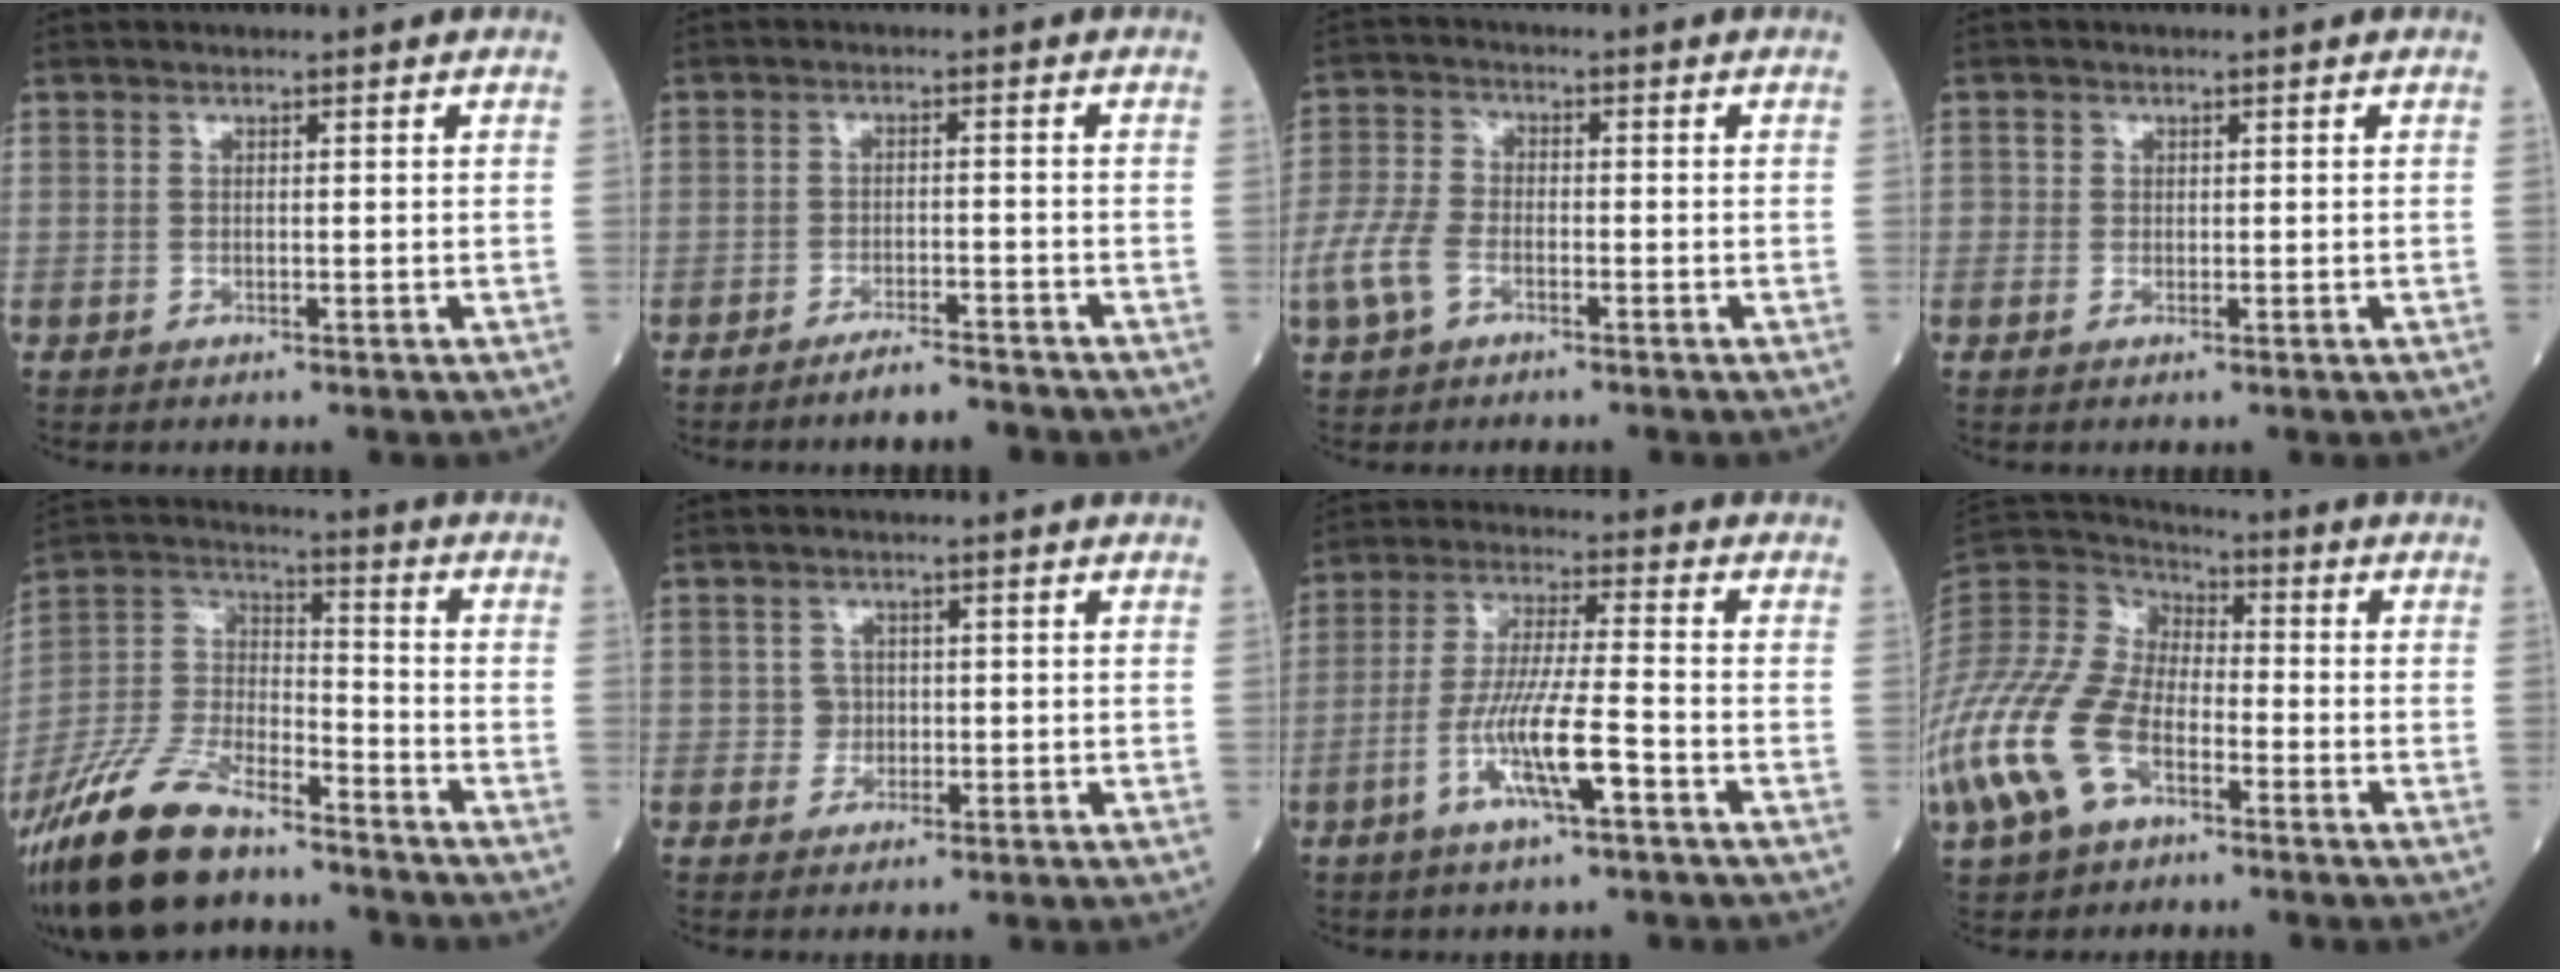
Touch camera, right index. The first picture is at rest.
{"total": 4.0, "force": [-3.6, 0.3, 1.7], "torque": [-0.030, -0.006, -0.058]}
{"total": 7.5, "force": [-3.3, 4.4, 5.1], "torque": [-0.143, 0.002, -0.071]}
{"total": 1.0, "force": [0.0, 1.0, 0.2], "torque": [0.003, 0.002, -0.002]}
{"total": 21.4, "force": [-16.6, 7.2, 11.4], "torque": [-0.282, -0.020, -0.315]}
{"total": 1.6, "force": [-0.1, 1.6, 0.2], "torque": [0.003, 0.005, -0.002]}
{"total": 9.7, "force": [-4.1, 0.5, 8.7], "torque": [-0.172, -0.004, -0.077]}
{"total": 17.4, "force": [-8.1, 9.5, 12.1], "torque": [-0.296, 0.000, -0.160]}